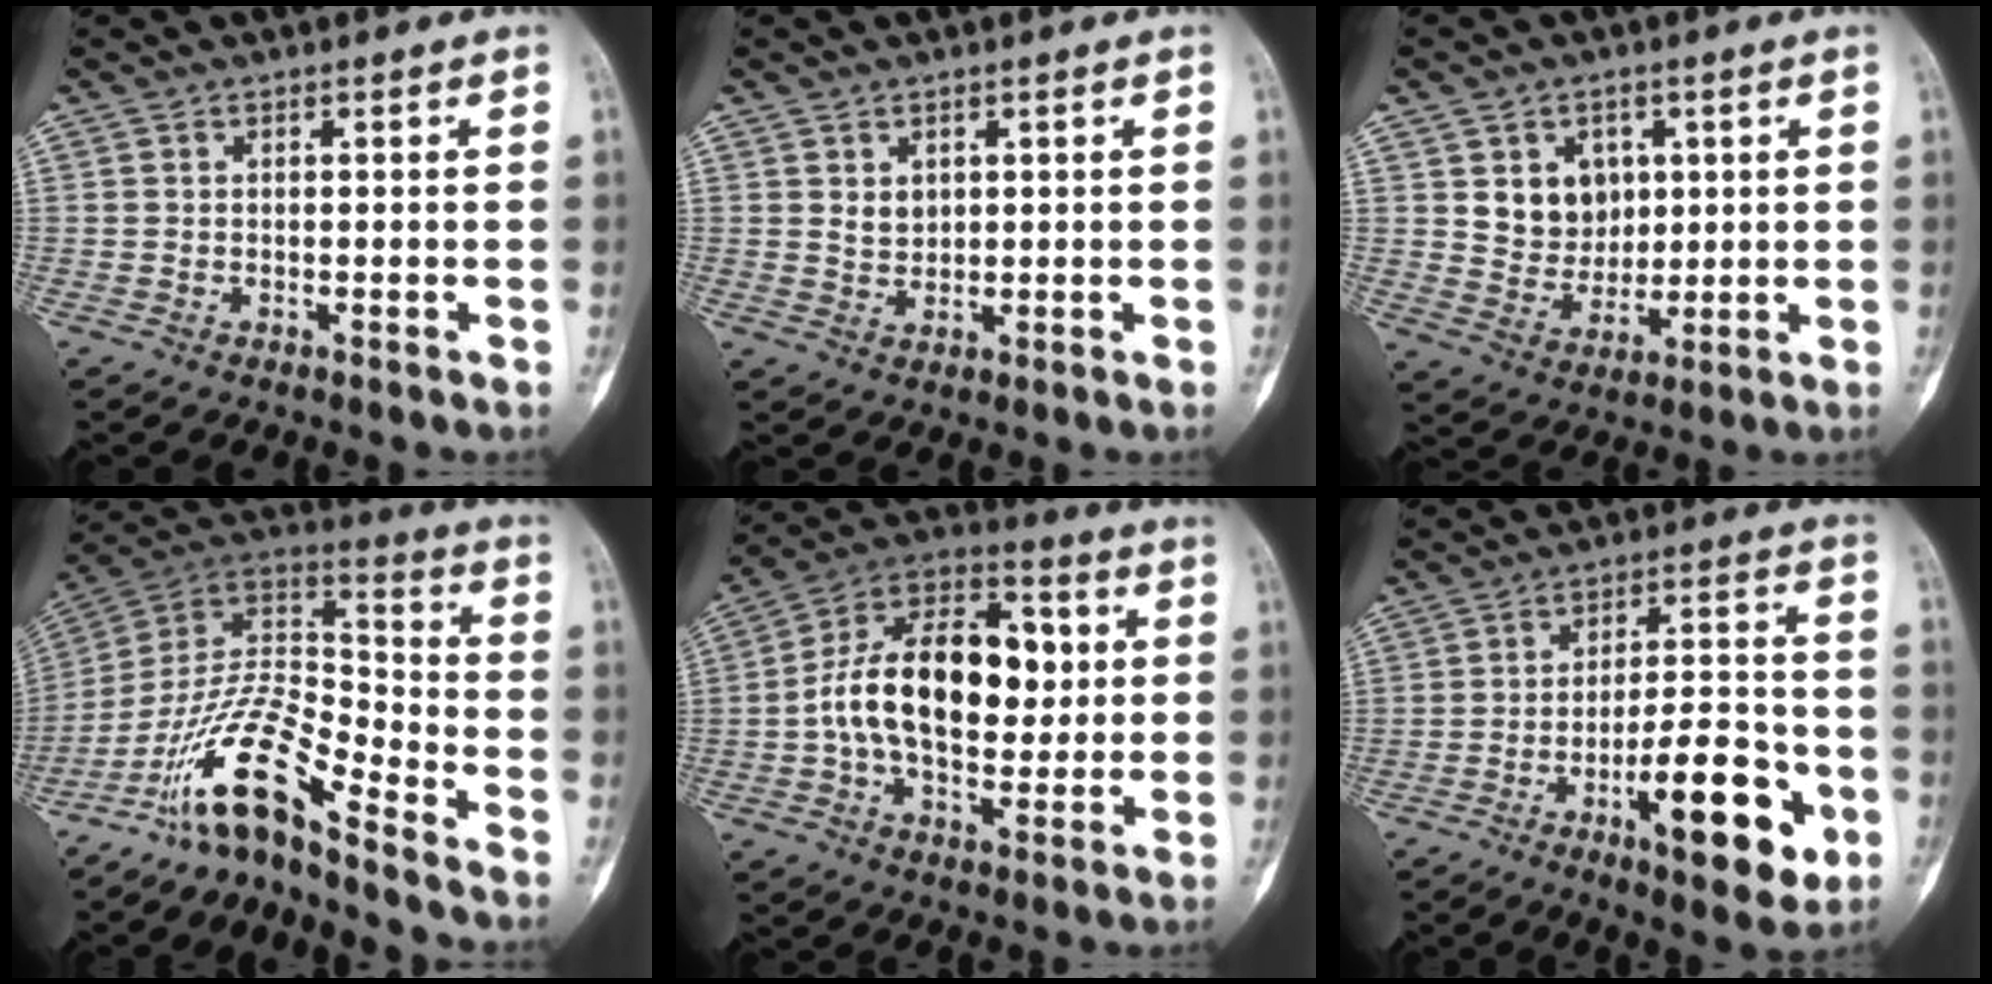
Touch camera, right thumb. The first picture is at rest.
{"total": 2.6, "force": [1.0, 2.0, 1.3], "torque": [-0.013, -0.009, 0.024]}
{"total": 8.4, "force": [2.5, 7.0, 3.9], "torque": [-0.028, -0.015, 0.052]}
{"total": 14.8, "force": [-10.9, 3.3, 9.4], "torque": [-0.178, 0.096, -0.210]}
{"total": 20.6, "force": [0.9, 12.3, 16.5], "torque": [-0.249, 0.025, 0.011]}
{"total": 16.7, "force": [-6.4, 5.7, 14.3], "torque": [-0.191, 0.030, -0.090]}